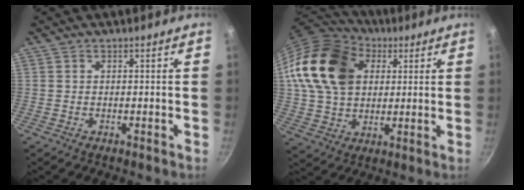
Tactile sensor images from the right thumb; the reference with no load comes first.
{"total": 21.5, "force": [6.4, 15.5, 13.4], "torque": [-0.226, 0.006, 0.113]}